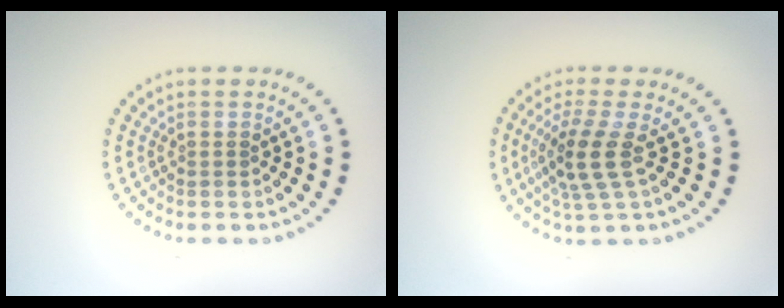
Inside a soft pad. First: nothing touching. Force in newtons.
{"total": 3.5, "press": 2.6, "slide": 2.3}